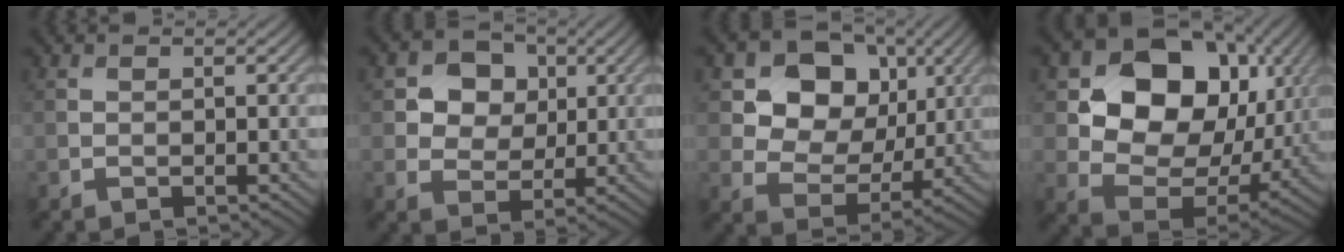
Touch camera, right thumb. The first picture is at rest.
{"total": 7.5, "force": [2.7, 6.2, 3.2], "torque": [-0.089, 0.002, 0.046]}
{"total": 11.2, "force": [3.6, 8.8, 5.9], "torque": [-0.117, 0.004, 0.051]}
{"total": 16.1, "force": [4.6, 11.9, 9.9], "torque": [-0.175, 0.001, 0.085]}